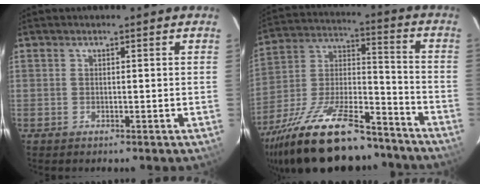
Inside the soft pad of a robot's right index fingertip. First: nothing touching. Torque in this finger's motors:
{"motor_torque": [1.11, -1.03, 1.05, 0.21]}